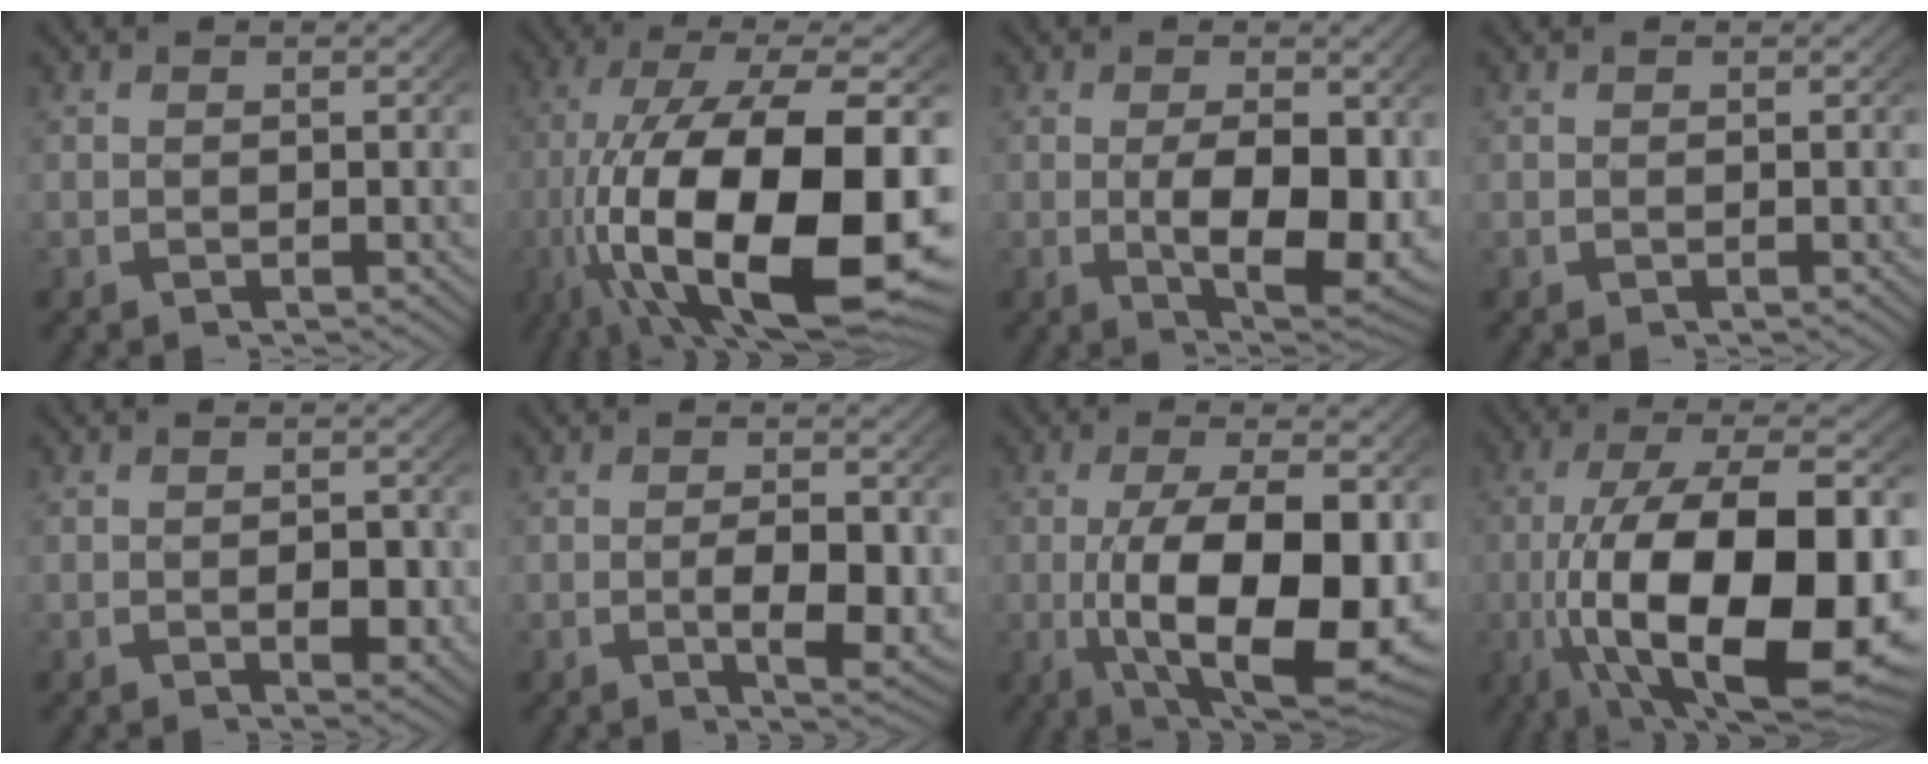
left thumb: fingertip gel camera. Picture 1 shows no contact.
{"total": 24.8, "force": [-4.6, 13.2, 20.5], "torque": [-0.403, -0.102, -0.003]}
{"total": 9.2, "force": [-1.1, 4.9, 7.7], "torque": [-0.136, -0.043, 0.005]}
{"total": 0.0}
{"total": 2.6, "force": [-0.2, 1.7, 2.0], "torque": [-0.031, -0.012, 0.002]}
{"total": 4.9, "force": [-0.3, 2.2, 4.3], "torque": [-0.069, -0.011, -0.004]}
{"total": 16.1, "force": [-2.2, 8.7, 13.4], "torque": [-0.263, -0.059, 0.002]}
{"total": 22.4, "force": [-4.2, 11.9, 18.5], "torque": [-0.360, -0.091, -0.010]}